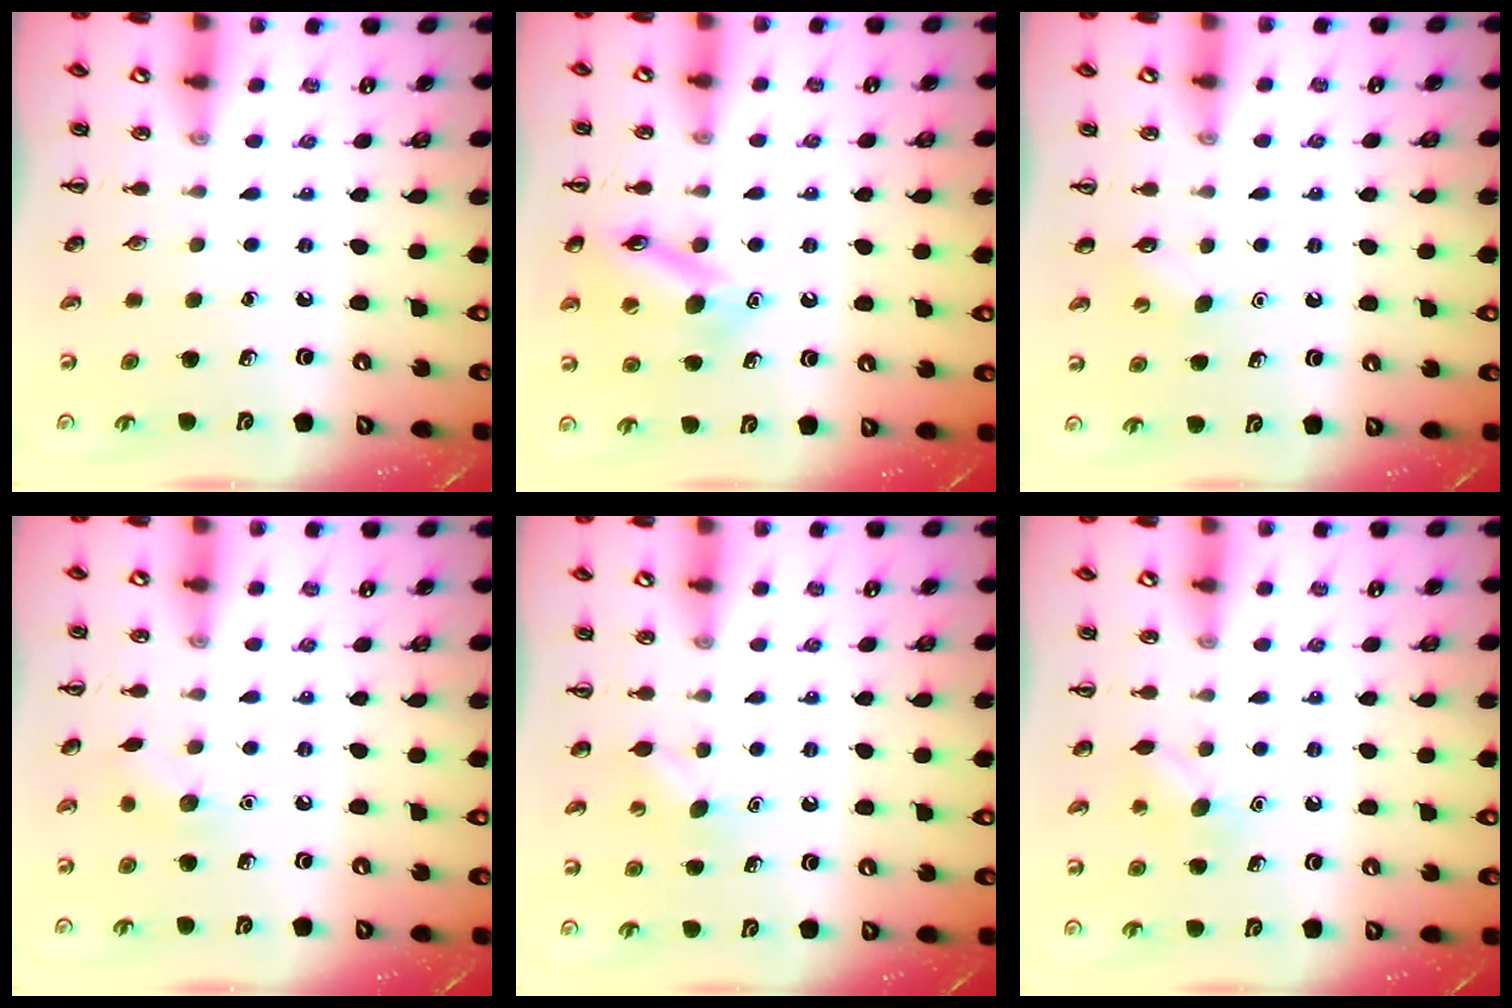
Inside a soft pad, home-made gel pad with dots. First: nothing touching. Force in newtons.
{"total": 13.9, "press": 13.8, "slide": 1.3}
{"total": 2.8, "press": 2.7, "slide": 0.8}
{"total": 7.1, "press": 6.9, "slide": 1.5}
{"total": 3.8, "press": 3.7, "slide": 1.0}
{"total": 6.6, "press": 6.4, "slide": 1.7}